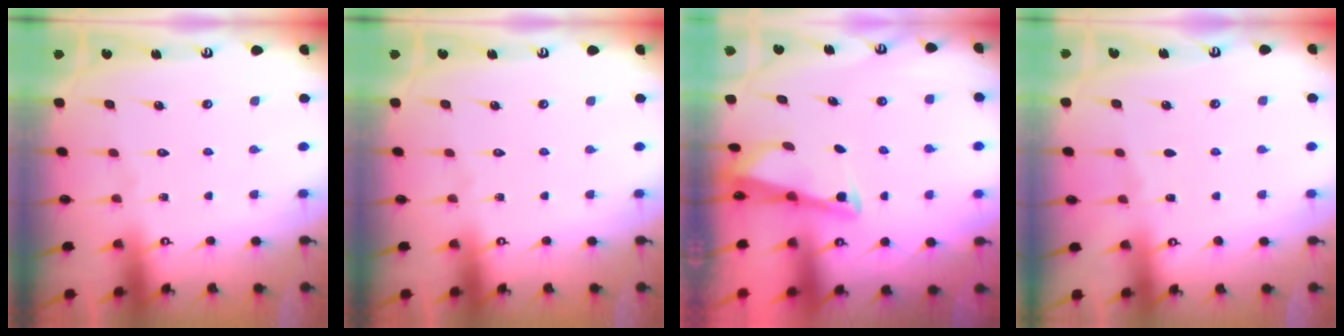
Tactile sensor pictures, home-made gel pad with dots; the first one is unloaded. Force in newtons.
{"total": 0.0}
{"total": 2.5, "press": 2.5, "slide": 0.1}
{"total": 2.5, "press": 2.5, "slide": 0.4}